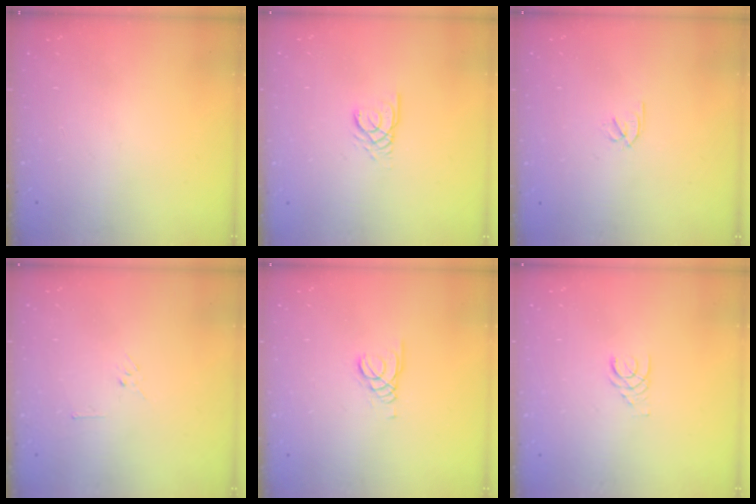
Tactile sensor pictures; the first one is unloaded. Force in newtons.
{"total": 2.6, "press": 2.6, "slide": 0.1}
{"total": 1.8, "press": 1.7, "slide": 0.5}
{"total": 3.5, "press": 3.4, "slide": 0.8}
{"total": 1.3, "press": 1.3, "slide": 0.1}
{"total": 1.7, "press": 1.7, "slide": 0.2}